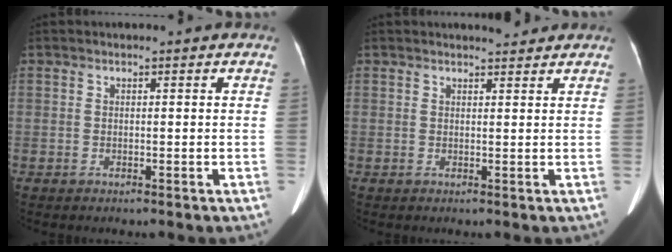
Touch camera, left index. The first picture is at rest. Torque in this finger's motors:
{"motor_torque": [0.00, -0.37, 0.01, 0.01]}